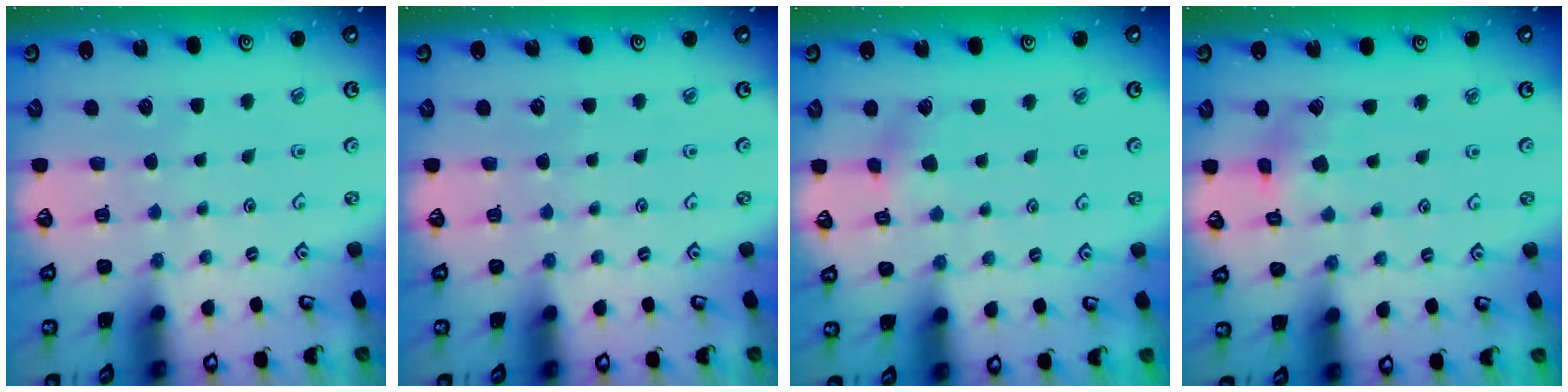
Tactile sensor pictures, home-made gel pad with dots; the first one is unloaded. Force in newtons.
{"total": 0.0}
{"total": 3.8, "press": 3.7, "slide": 0.7}
{"total": 4.0, "press": 3.9, "slide": 0.4}